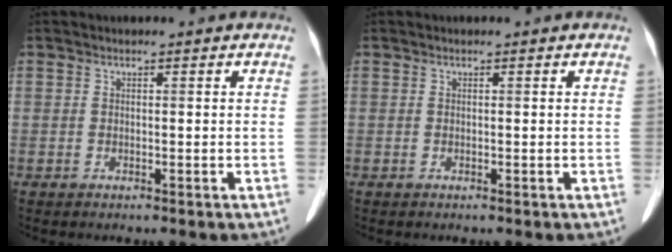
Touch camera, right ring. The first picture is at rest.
{"total": 0.0}